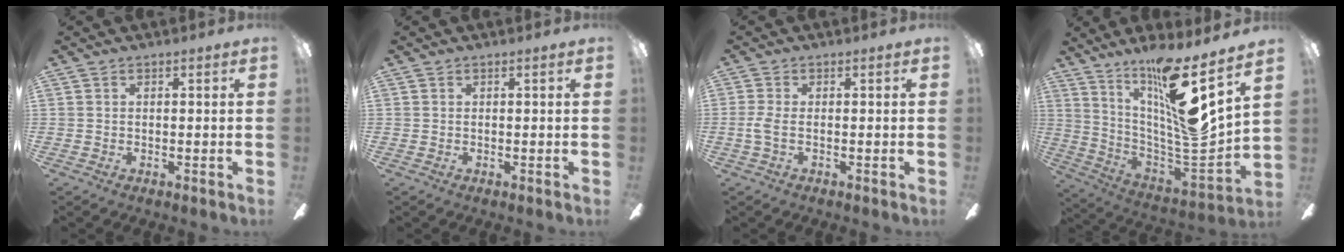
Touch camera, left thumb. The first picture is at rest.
{"total": 0.0}
{"total": 3.0, "force": [-0.6, 1.0, 2.8], "torque": [-0.057, 0.003, -0.012]}
{"total": 18.7, "force": [12.2, 1.8, 14.0], "torque": [-0.251, -0.100, 0.189]}